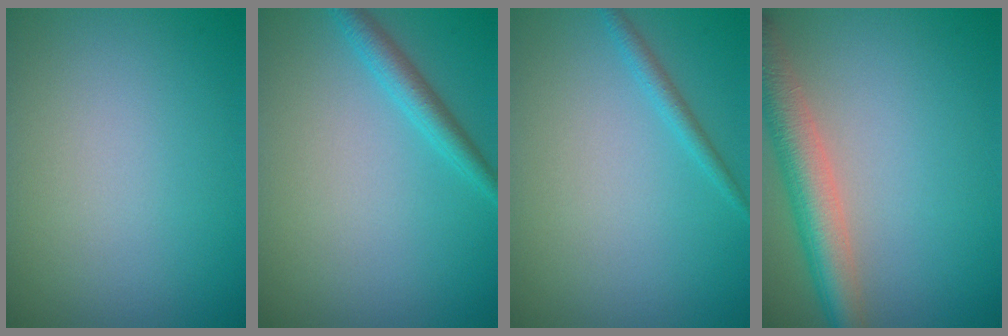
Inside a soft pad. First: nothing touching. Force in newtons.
{"total": 2.2, "press": 2.2, "slide": 0.2}
{"total": 1.3, "press": 1.3, "slide": 0.1}
{"total": 5.5, "press": 5.5, "slide": 0.4}